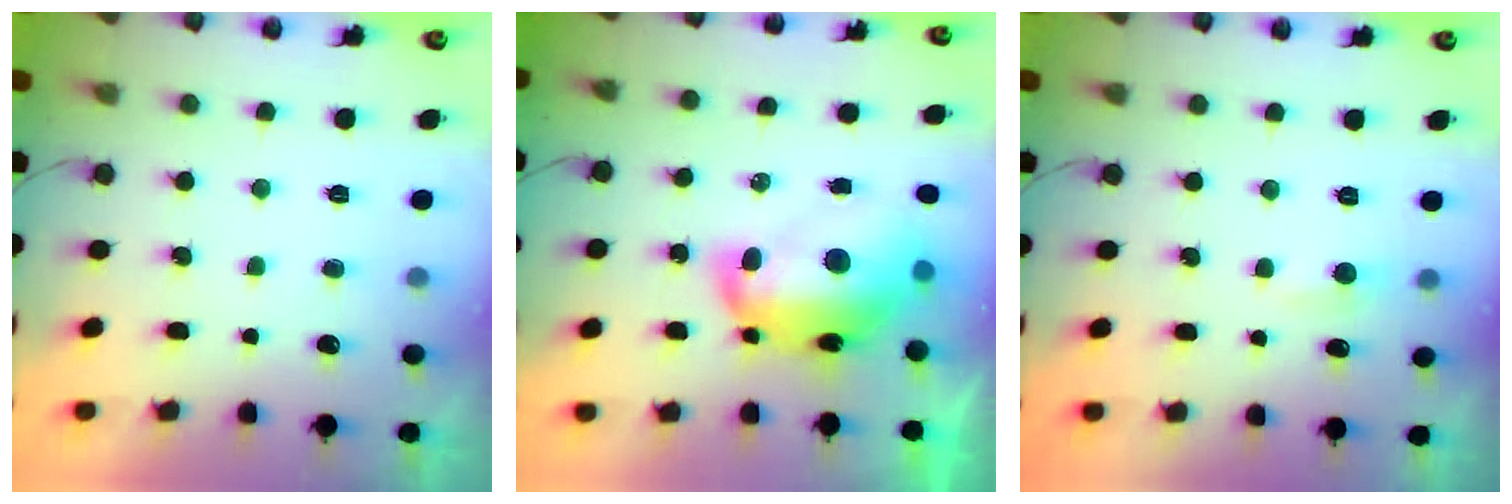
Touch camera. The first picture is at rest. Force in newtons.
{"total": 17.6, "press": 17.6, "slide": 1.5}
{"total": 4.4, "press": 4.4, "slide": 0.5}